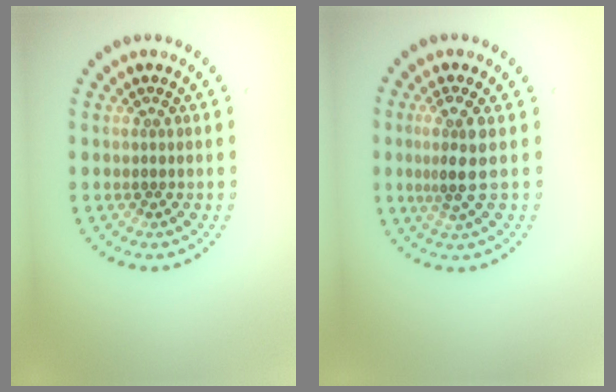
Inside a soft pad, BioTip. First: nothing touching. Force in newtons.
{"total": 2.8, "press": 2.3, "slide": 1.6}